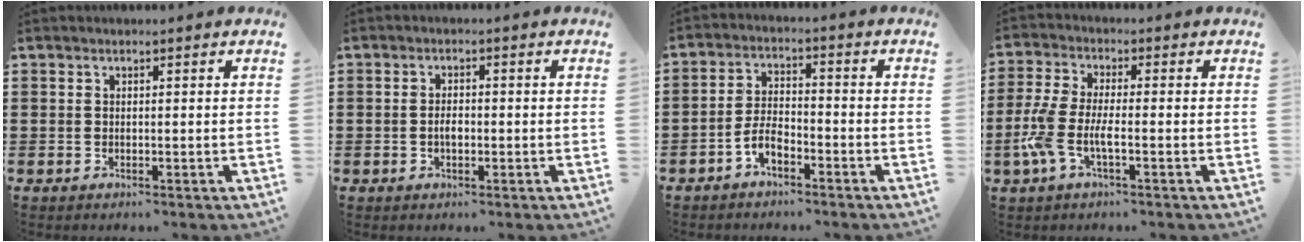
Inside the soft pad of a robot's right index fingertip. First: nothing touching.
{"total": 2.0, "force": [-0.4, 0.9, 1.8], "torque": [-0.033, 0.003, -0.008]}
{"total": 4.3, "force": [-2.7, 1.8, 2.8], "torque": [-0.071, 0.004, -0.057]}
{"total": 5.9, "force": [-2.1, 1.9, 5.2], "torque": [-0.132, -0.011, -0.048]}